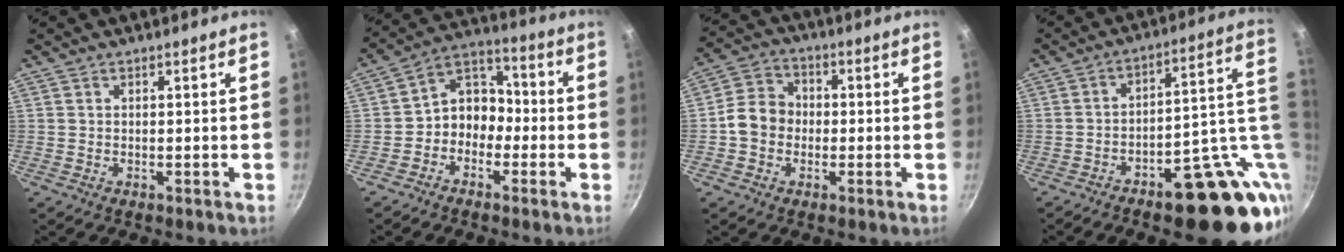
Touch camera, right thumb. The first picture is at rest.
{"total": 8.5, "force": [-2.6, 6.9, 4.3], "torque": [-0.028, 0.051, -0.067]}
{"total": 7.7, "force": [-1.0, 6.5, 4.0], "torque": [-0.041, 0.022, -0.034]}
{"total": 20.7, "force": [-3.8, 8.9, 18.3], "torque": [-0.181, 0.018, -0.037]}